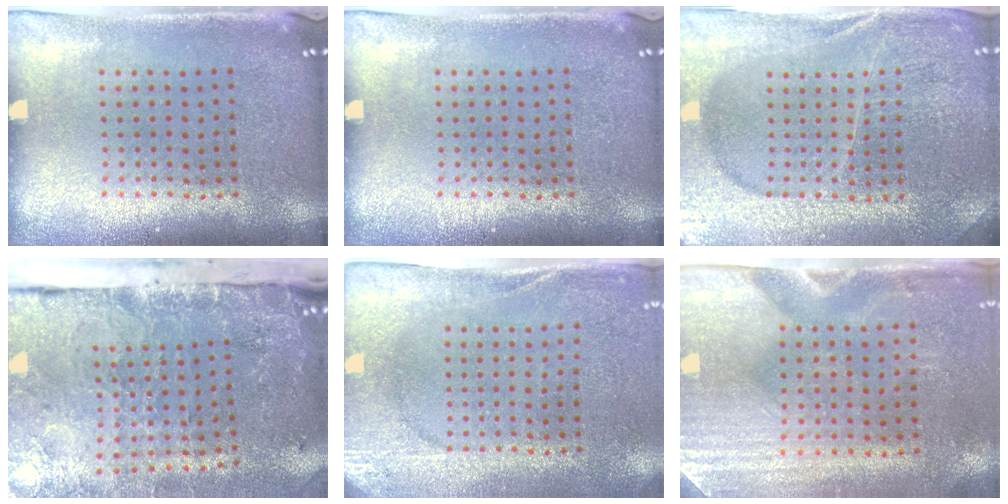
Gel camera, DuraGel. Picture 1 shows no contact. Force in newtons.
{"total": 0.0}
{"total": 4.2, "press": 4.0, "slide": 1.2}
{"total": 5.0, "press": 3.6, "slide": 3.4}
{"total": 2.7, "press": 2.3, "slide": 1.3}
{"total": 2.9, "press": 2.5, "slide": 1.5}